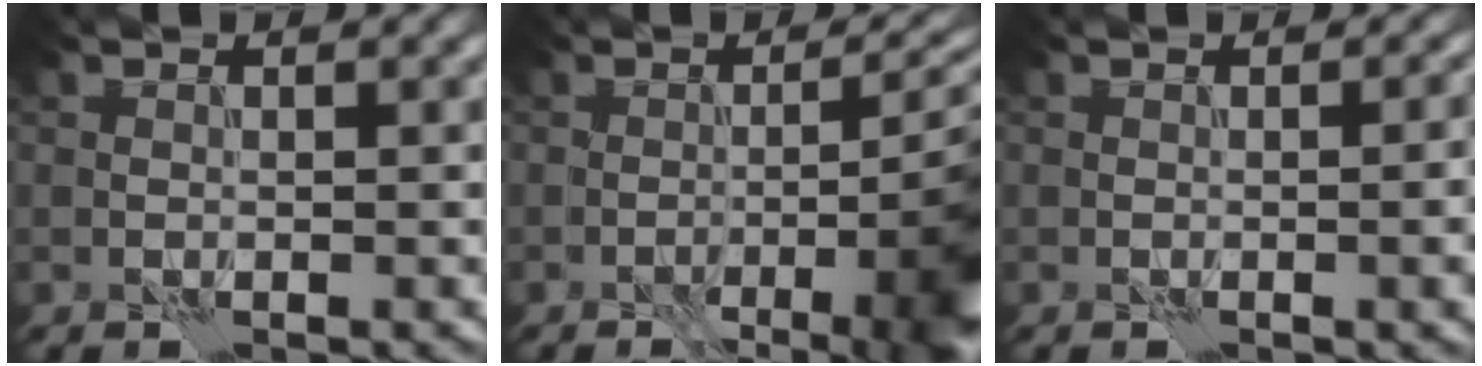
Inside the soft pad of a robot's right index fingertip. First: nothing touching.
{"total": 11.3, "force": [-4.6, 3.2, 9.7], "torque": [-0.089, 0.008, -0.058]}
{"total": 4.0, "force": [-0.5, 1.3, 3.8], "torque": [-0.042, -0.004, -0.002]}